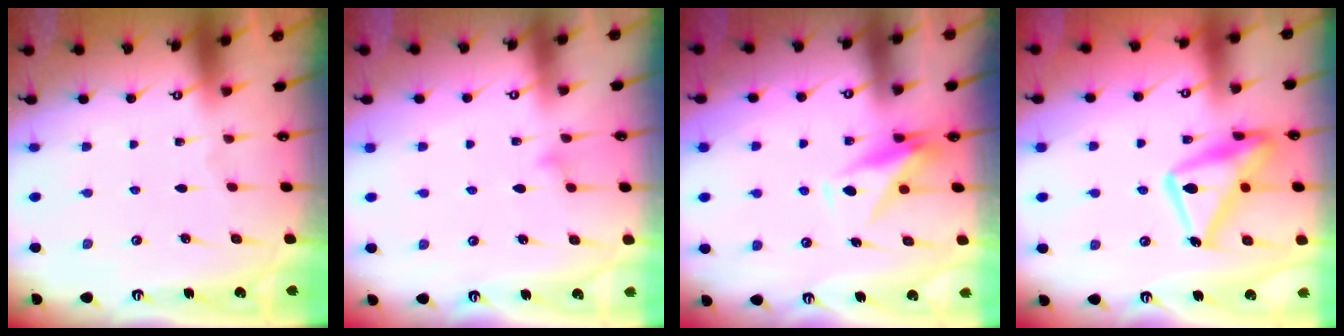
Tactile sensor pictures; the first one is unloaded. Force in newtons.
{"total": 6.9, "press": 6.9, "slide": 0.5}
{"total": 9.0, "press": 9.0, "slide": 1.1}
{"total": 17.8, "press": 17.7, "slide": 1.5}